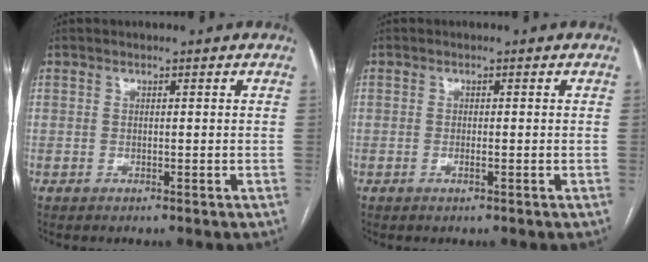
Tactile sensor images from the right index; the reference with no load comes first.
{"total": 0.8, "force": [-0.4, 0.0, 0.7], "torque": [-0.016, -0.001, -0.005]}